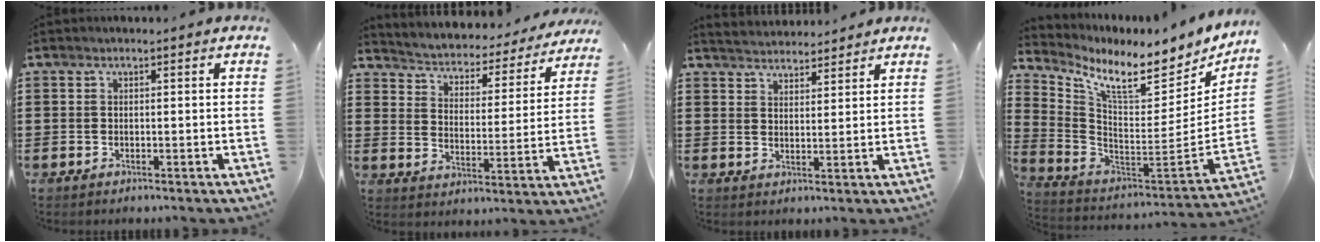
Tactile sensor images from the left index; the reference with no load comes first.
{"total": 2.4, "force": [2.3, 0.6, 0.0], "torque": [-0.020, -0.026, 0.027]}
{"total": 3.2, "force": [3.2, 0.4, -0.2], "torque": [-0.007, -0.010, 0.058]}
{"total": 8.7, "force": [6.7, 1.6, 5.4], "torque": [-0.122, -0.058, 0.109]}